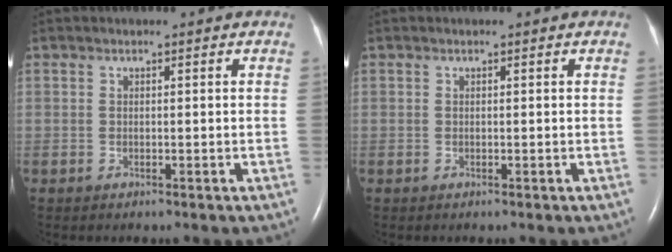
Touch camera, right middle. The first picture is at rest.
{"total": 0.0}